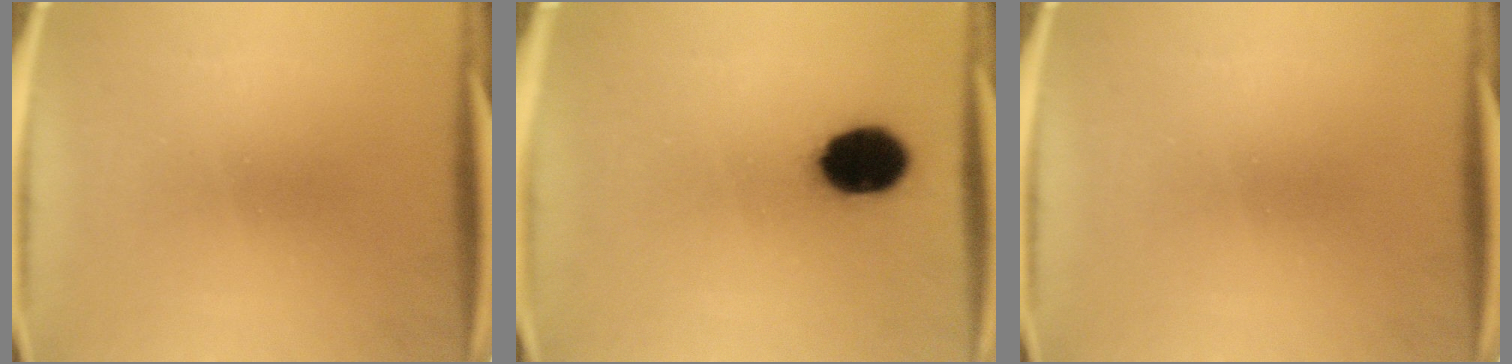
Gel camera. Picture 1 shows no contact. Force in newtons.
{"total": 11.7}
{"total": 0.0}